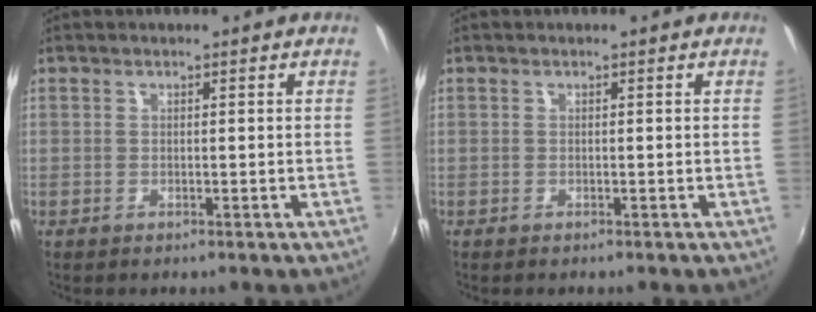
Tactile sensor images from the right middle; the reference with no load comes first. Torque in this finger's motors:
{"motor_torque": [0.04, -0.19, 0.02, 0.01]}